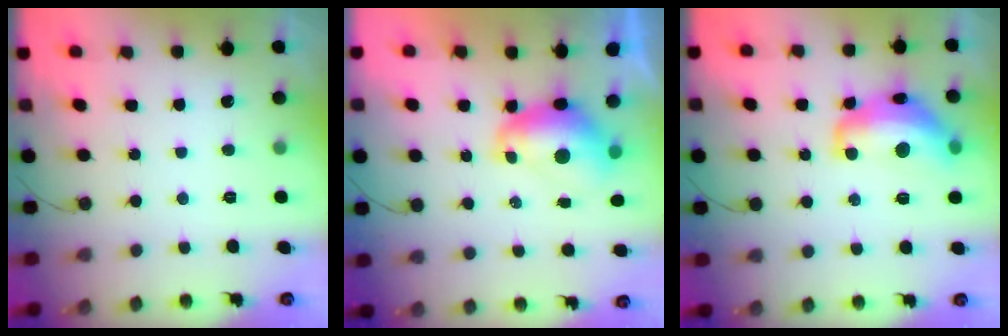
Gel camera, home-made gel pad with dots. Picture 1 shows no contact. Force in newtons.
{"total": 8.3, "press": 8.2, "slide": 0.9}
{"total": 14.8, "press": 14.7, "slide": 1.3}